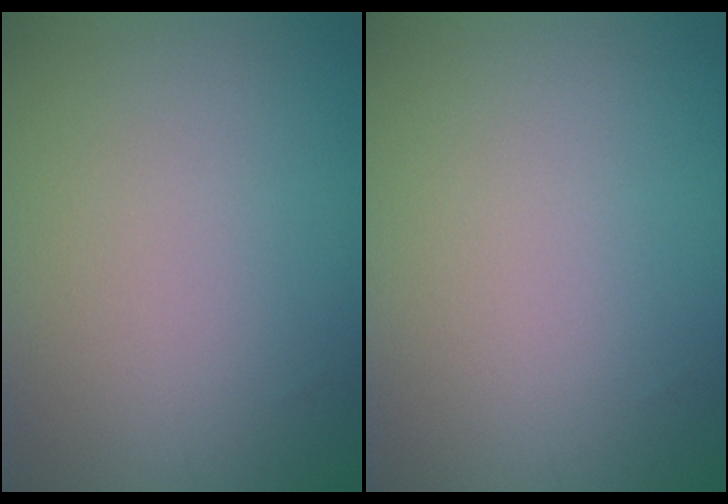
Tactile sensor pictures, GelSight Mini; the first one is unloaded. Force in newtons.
{"total": 0.0}